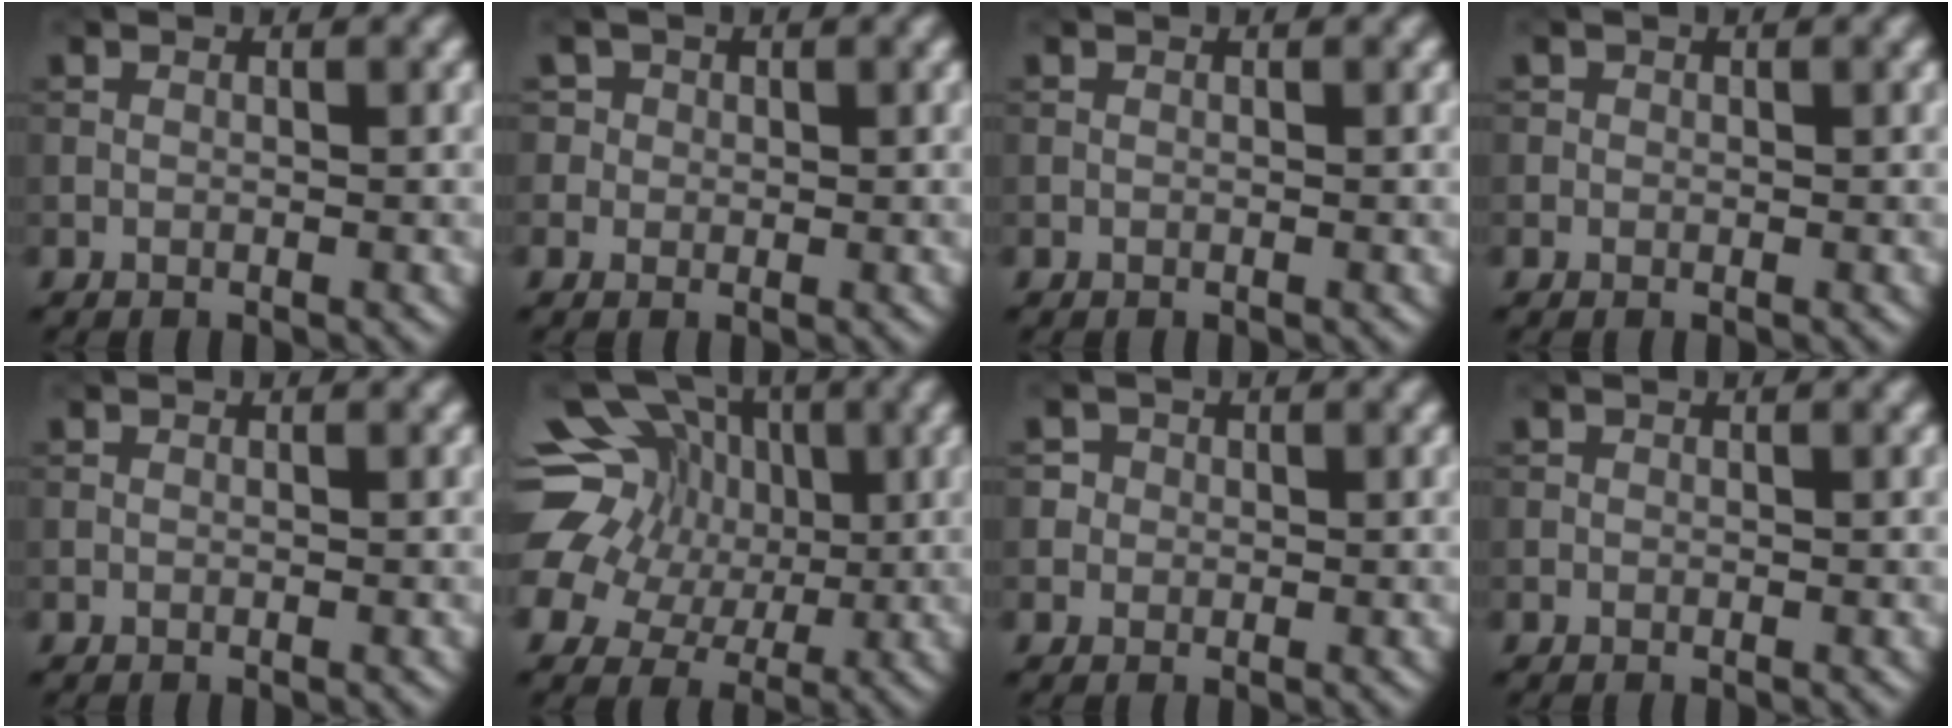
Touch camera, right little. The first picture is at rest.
{"total": 2.3, "force": [0.9, 2.0, 0.5], "torque": [-0.004, 0.002, 0.011]}
{"total": 0.0}
{"total": 0.6, "force": [0.0, 0.6, 0.0], "torque": [0.007, -0.001, -0.002]}
{"total": 0.0}
{"total": 15.5, "force": [4.4, 12.9, 7.3], "torque": [-0.176, 0.048, 0.049]}
{"total": 1.8, "force": [0.5, 1.6, 0.4], "torque": [0.004, -0.003, 0.011]}
{"total": 0.0}